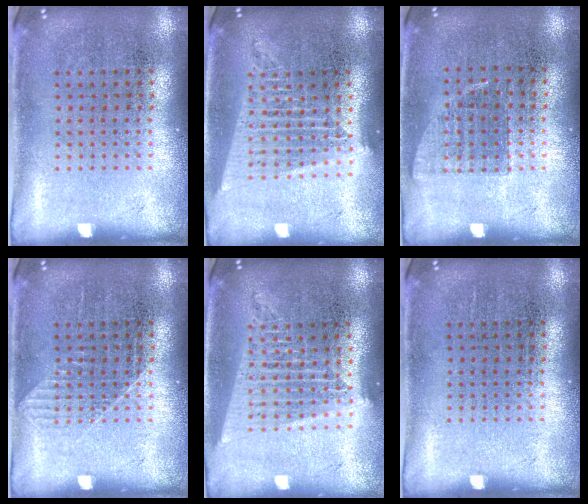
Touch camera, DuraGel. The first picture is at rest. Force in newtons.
{"total": 1.8, "press": 1.6, "slide": 0.9}
{"total": 0.7, "press": 0.7, "slide": 0.2}
{"total": 0.8, "press": 0.8, "slide": 0.2}
{"total": 1.8, "press": 1.6, "slide": 0.9}
{"total": 0.0}